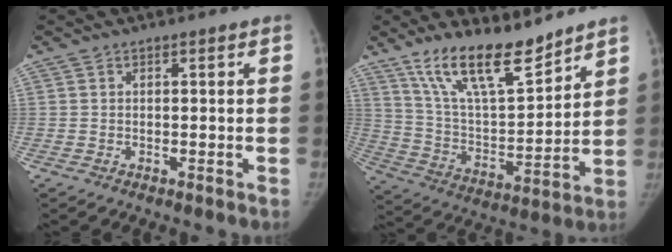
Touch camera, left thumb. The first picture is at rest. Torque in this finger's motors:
{"motor_torque": [0.31, 0.16, 1.48, -1.30, 0.23]}